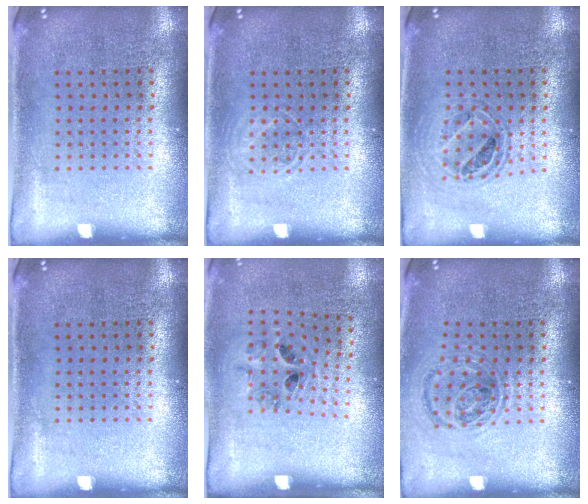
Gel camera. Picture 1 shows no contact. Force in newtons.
{"total": 1.1, "press": 1.1, "slide": 0.2}
{"total": 0.8, "press": 0.8, "slide": 0.1}
{"total": 0.0}
{"total": 1.3, "press": 0.8, "slide": 1.1}
{"total": 0.9, "press": 0.9, "slide": 0.2}